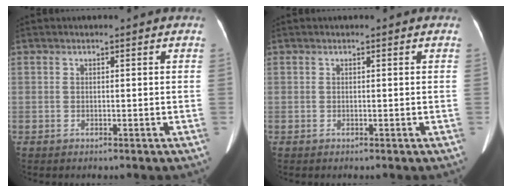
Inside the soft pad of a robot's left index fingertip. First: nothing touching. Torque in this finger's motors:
{"motor_torque": [-0.01, -0.01, 0.00, -0.01]}